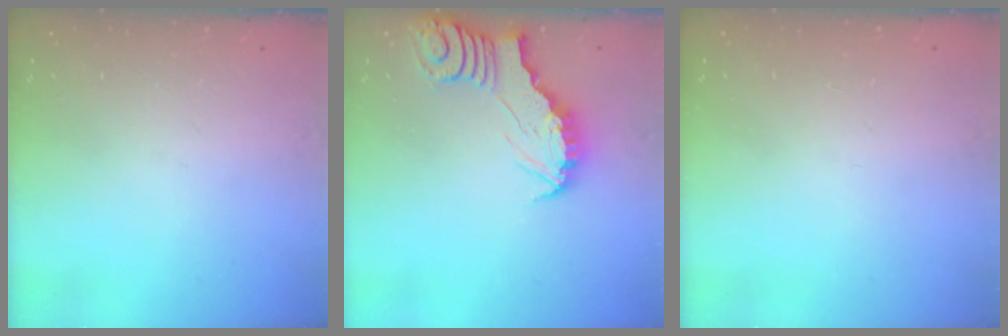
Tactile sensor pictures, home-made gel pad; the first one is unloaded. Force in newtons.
{"total": 2.6, "press": 2.6, "slide": 0.2}
{"total": 1.4, "press": 1.4, "slide": 0.1}